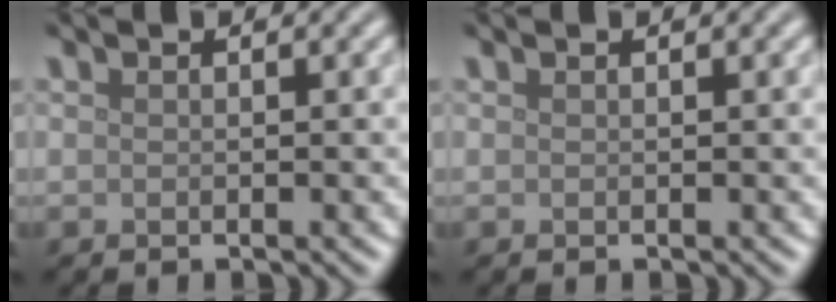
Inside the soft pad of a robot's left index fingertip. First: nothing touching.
{"total": 0.0}